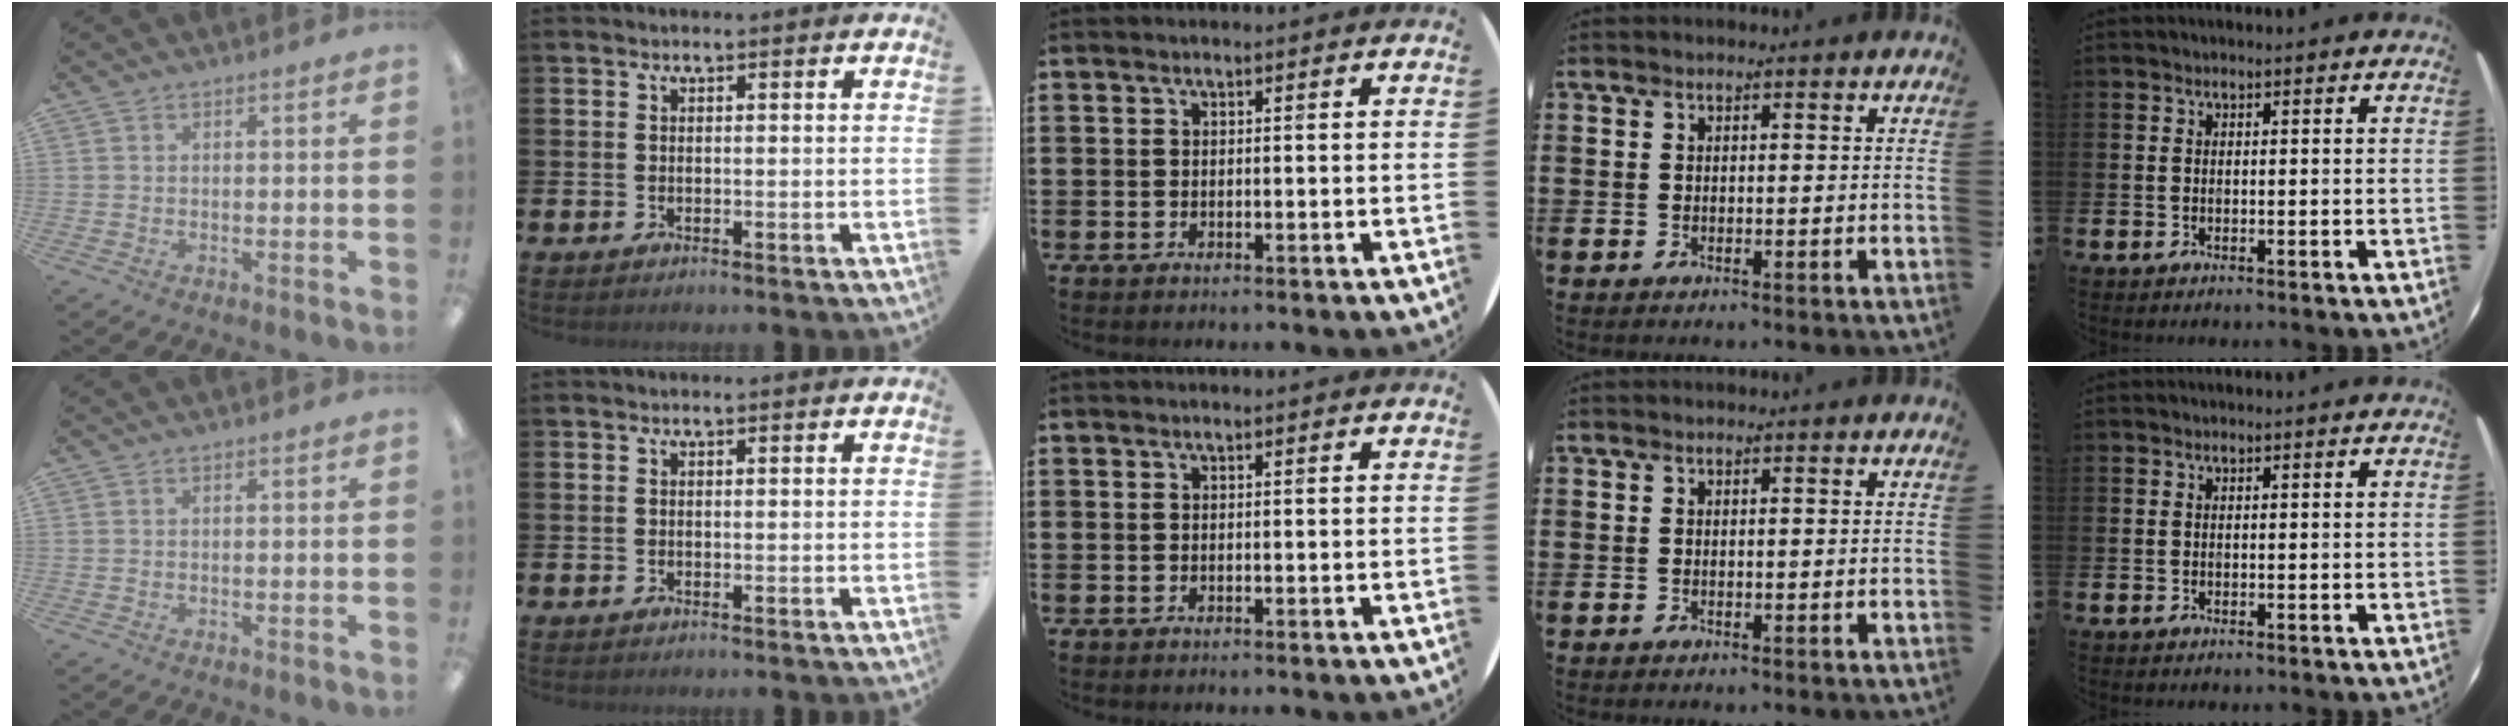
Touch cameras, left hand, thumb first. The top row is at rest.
{}